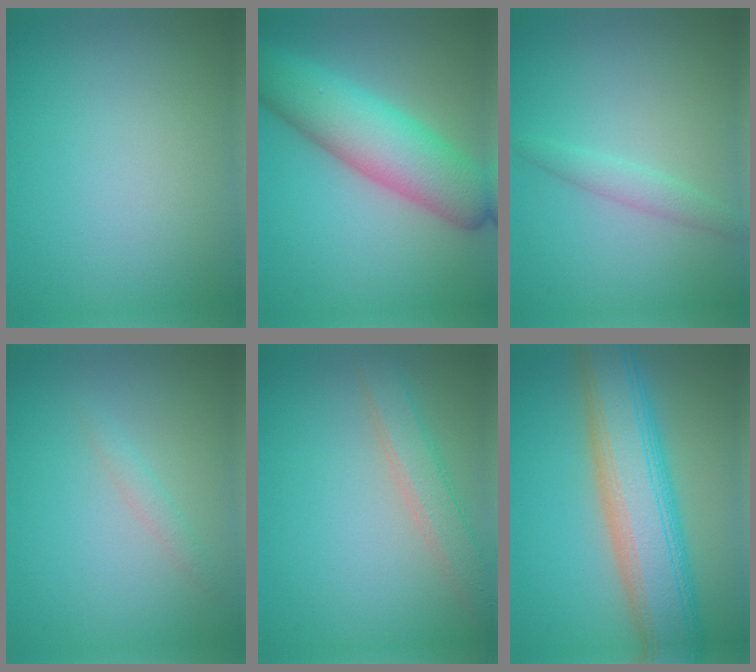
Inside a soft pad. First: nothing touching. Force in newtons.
{"total": 8.3, "press": 8.3, "slide": 0.2}
{"total": 1.5, "press": 1.5, "slide": 0.1}
{"total": 1.1, "press": 1.1, "slide": 0.2}
{"total": 3.2, "press": 3.2, "slide": 0.1}
{"total": 9.7, "press": 9.7, "slide": 0.7}